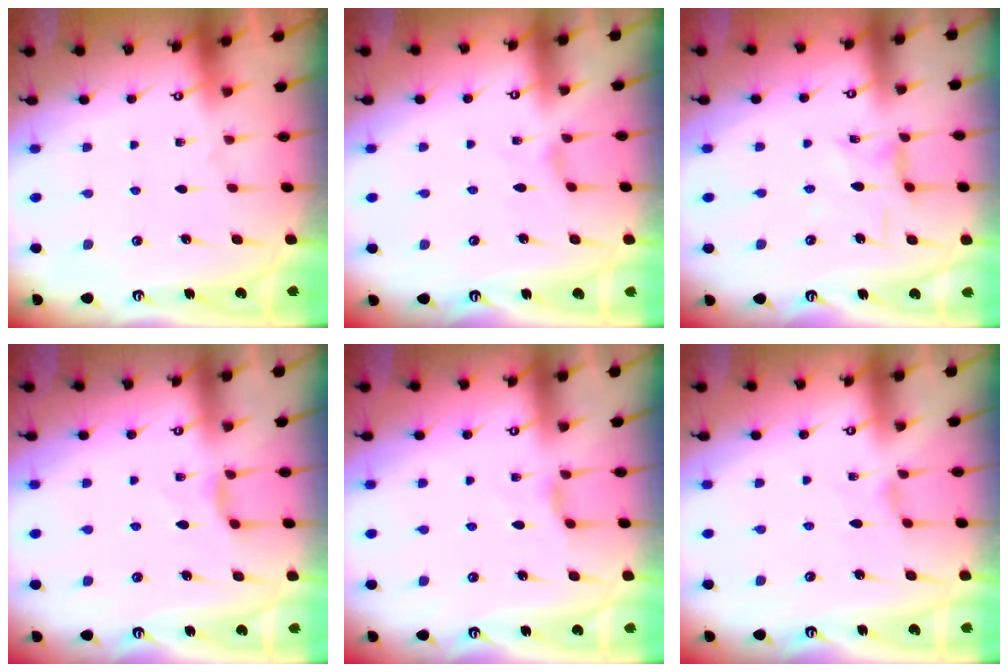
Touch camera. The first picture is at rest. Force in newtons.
{"total": 0.0}
{"total": 2.4, "press": 2.4, "slide": 0.3}
{"total": 3.9, "press": 3.9, "slide": 0.6}
{"total": 2.7, "press": 2.7, "slide": 0.3}
{"total": 1.1, "press": 1.1, "slide": 0.2}